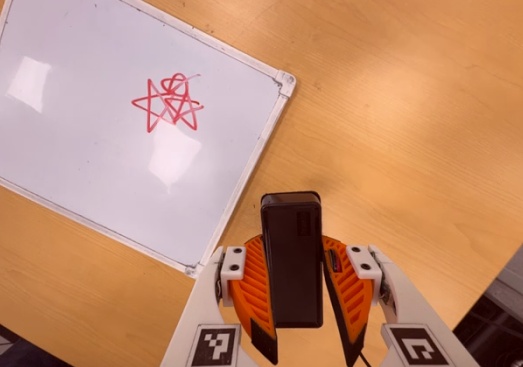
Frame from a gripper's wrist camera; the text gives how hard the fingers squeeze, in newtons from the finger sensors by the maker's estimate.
{"total": 9.6, "left": 8.1, "right": 11.1}